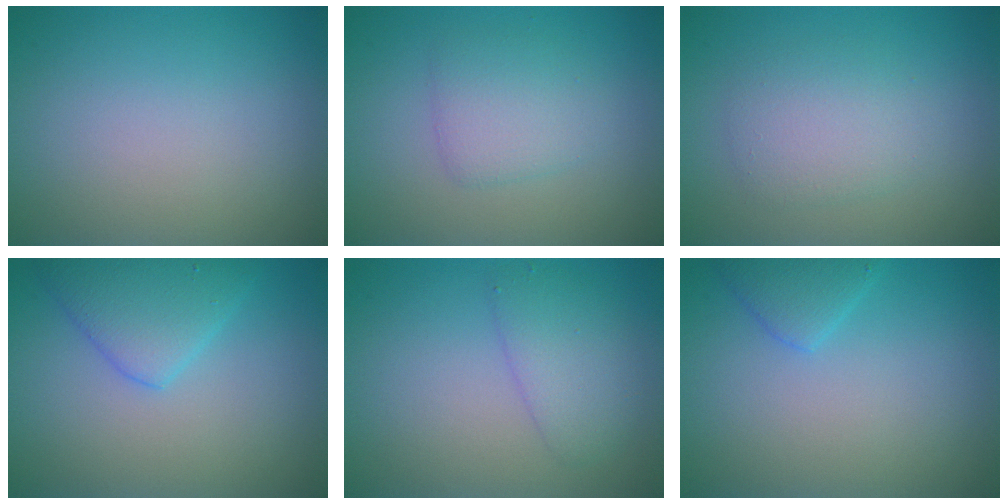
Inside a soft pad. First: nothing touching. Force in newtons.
{"total": 2.7, "press": 2.7, "slide": 0.1}
{"total": 2.9, "press": 2.9, "slide": 0.1}
{"total": 4.0, "press": 4.0, "slide": 0.2}
{"total": 2.8, "press": 2.8, "slide": 0.1}
{"total": 2.1, "press": 2.1, "slide": 0.1}